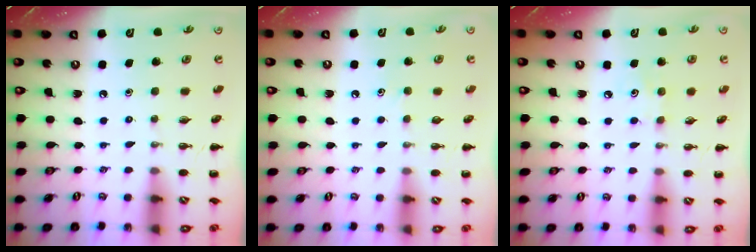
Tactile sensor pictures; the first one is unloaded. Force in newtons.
{"total": 3.5, "press": 3.3, "slide": 1.2}
{"total": 3.7, "press": 3.6, "slide": 0.9}